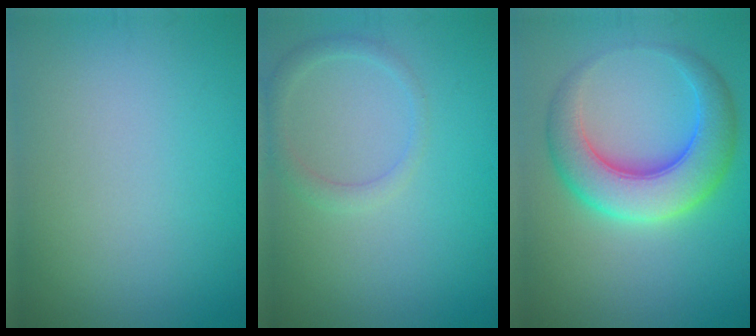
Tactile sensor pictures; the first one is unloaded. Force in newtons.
{"total": 1.9, "press": 1.9, "slide": 0.1}
{"total": 7.5, "press": 7.5, "slide": 0.2}